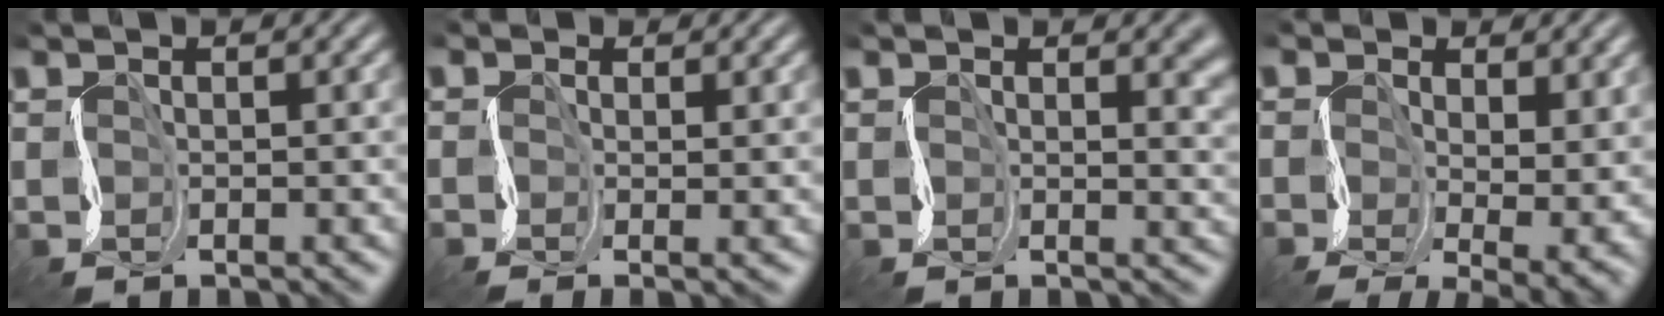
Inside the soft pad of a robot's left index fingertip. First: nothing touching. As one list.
[{"total": 2.1, "force": [-0.6, -1.4, -1.5], "torque": [0.028, -0.007, -0.018]}, {"total": 3.7, "force": [2.0, 1.4, 2.8], "torque": [-0.030, 0.000, 0.024]}, {"total": 3.3, "force": [-0.3, 1.2, 3.1], "torque": [-0.045, -0.023, -0.012]}]